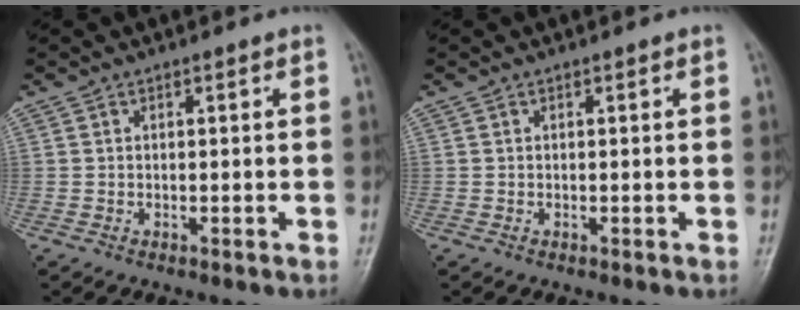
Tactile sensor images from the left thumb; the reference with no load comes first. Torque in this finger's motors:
{"motor_torque": [0.00, 0.00, 0.00, 0.00, 0.00]}